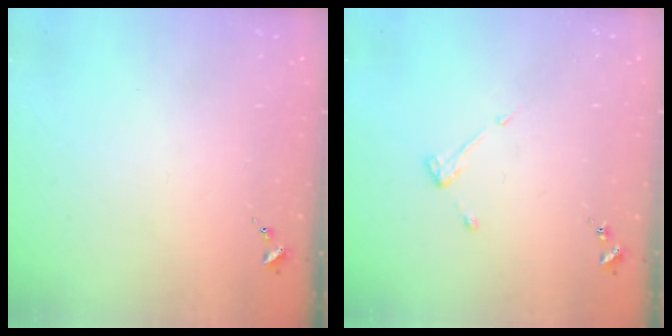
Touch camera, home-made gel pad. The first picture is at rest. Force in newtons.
{"total": 3.0, "press": 3.0, "slide": 0.6}